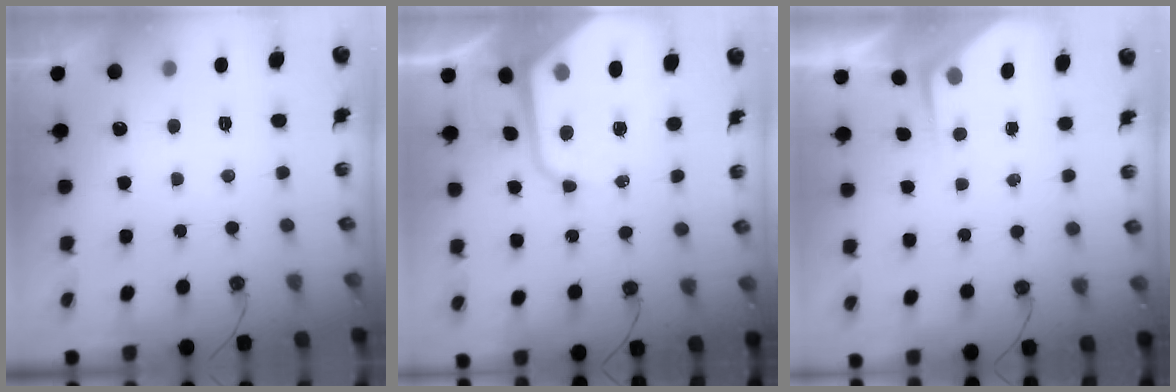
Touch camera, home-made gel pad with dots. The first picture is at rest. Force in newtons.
{"total": 13.8, "press": 13.7, "slide": 1.2}
{"total": 2.7, "press": 2.7, "slide": 0.3}